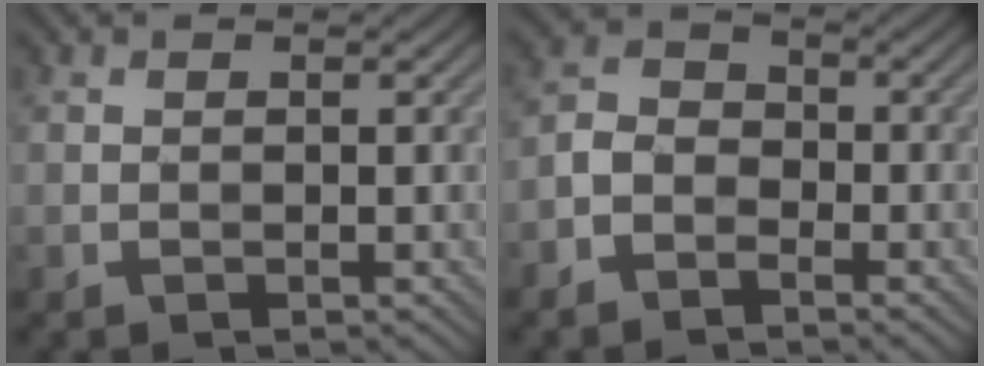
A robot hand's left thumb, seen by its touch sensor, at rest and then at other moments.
{"total": 3.6, "force": [-2.1, 2.5, 1.3], "torque": [-0.038, 0.006, -0.052]}